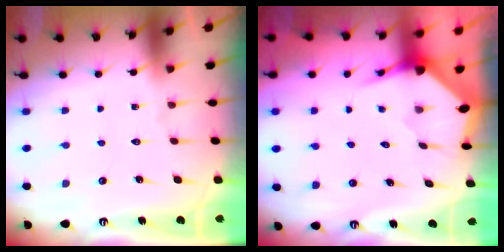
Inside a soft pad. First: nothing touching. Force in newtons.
{"total": 3.5, "press": 3.5, "slide": 0.5}